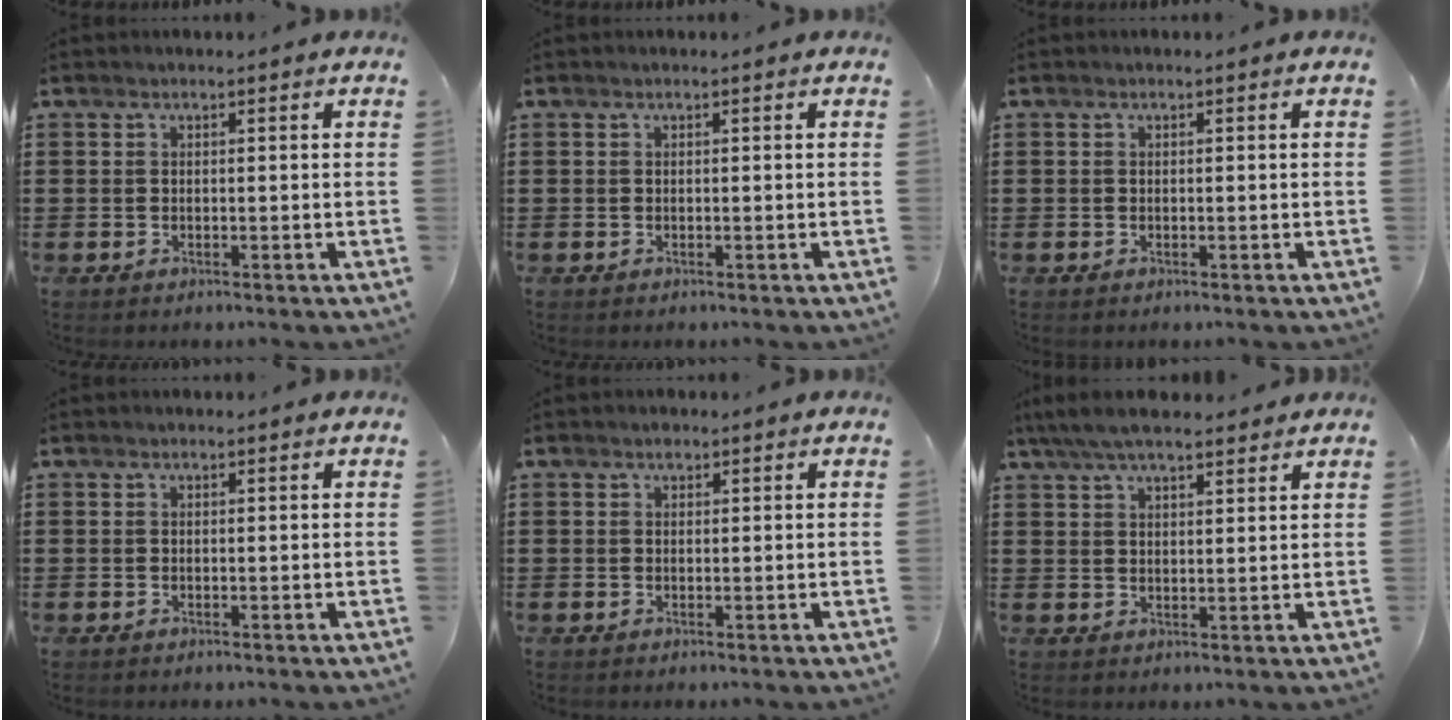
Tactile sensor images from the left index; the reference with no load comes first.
{"total": 0.0}
{"total": 0.0}
{"total": 0.0}
{"total": 0.9, "force": [0.6, 0.6, 0.3], "torque": [0.001, 0.000, 0.011]}
{"total": 5.8, "force": [4.9, 1.4, 2.9], "torque": [-0.069, -0.003, 0.090]}